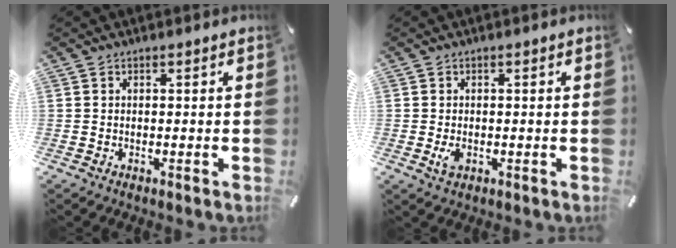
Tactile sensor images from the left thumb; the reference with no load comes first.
{"total": 2.8, "force": [-0.5, 1.4, 2.3], "torque": [-0.062, -0.005, -0.015]}